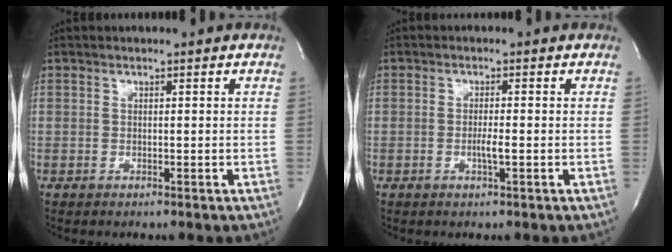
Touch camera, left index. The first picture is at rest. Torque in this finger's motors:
{"motor_torque": [0.55, -0.13, 0.04, 0.02]}